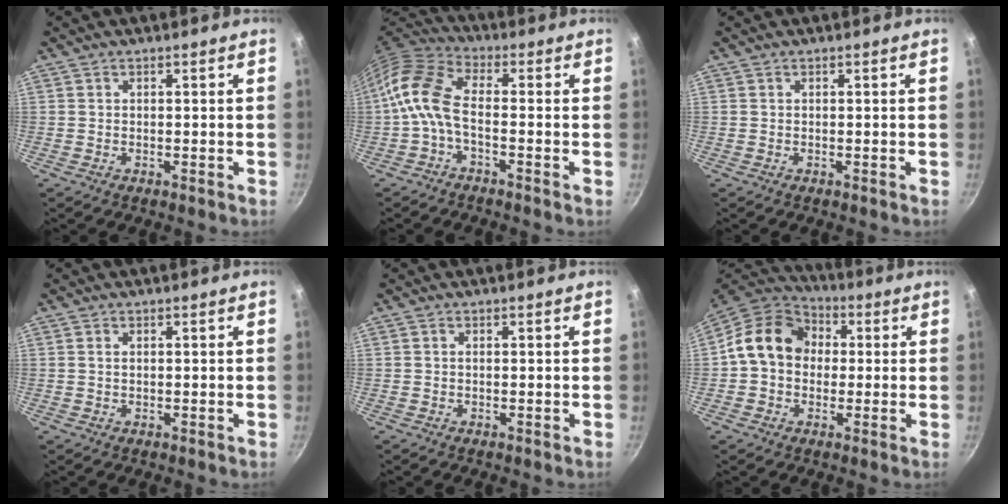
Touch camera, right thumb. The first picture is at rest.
{"total": 8.9, "force": [-2.2, 4.3, 7.4], "torque": [-0.166, 0.033, -0.063]}
{"total": 0.0}
{"total": 0.8, "force": [0.2, 0.5, 0.6], "torque": [-0.011, 0.001, 0.003]}
{"total": 0.0}
{"total": 14.2, "force": [1.4, 11.6, 8.1], "torque": [-0.105, 0.033, 0.006]}